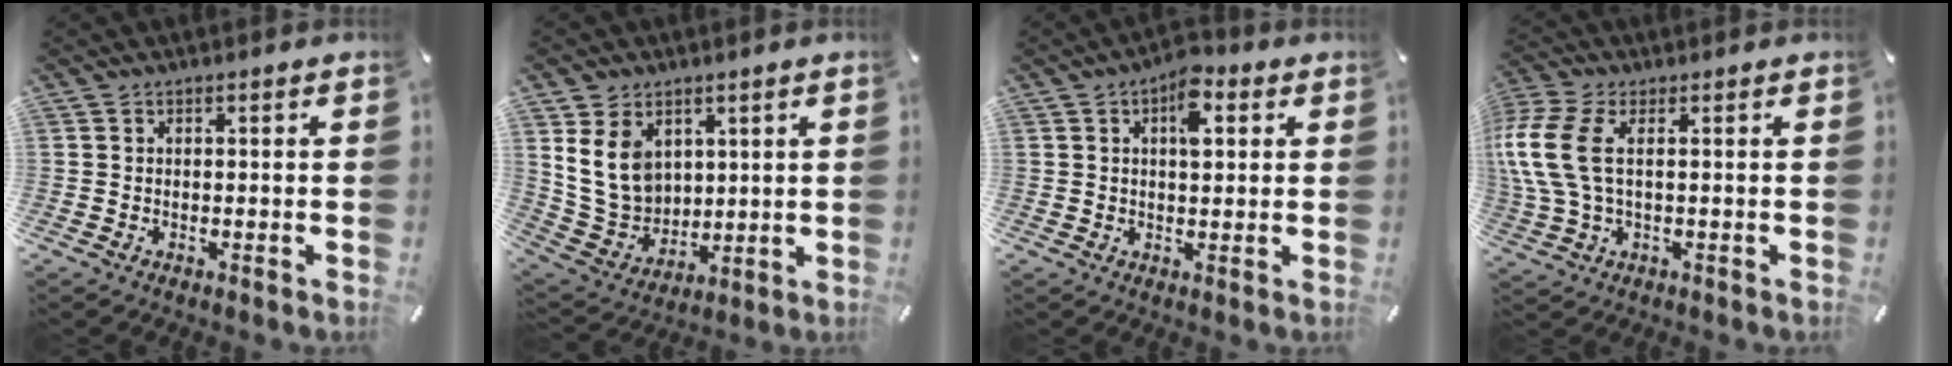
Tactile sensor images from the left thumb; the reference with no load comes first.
{"total": 12.0, "force": [4.3, 10.0, 5.2], "torque": [-0.121, -0.021, 0.085]}
{"total": 7.2, "force": [2.5, 3.9, 5.5], "torque": [-0.064, -0.006, 0.035]}
{"total": 10.9, "force": [1.7, 5.7, 9.1], "torque": [-0.211, -0.006, 0.035]}